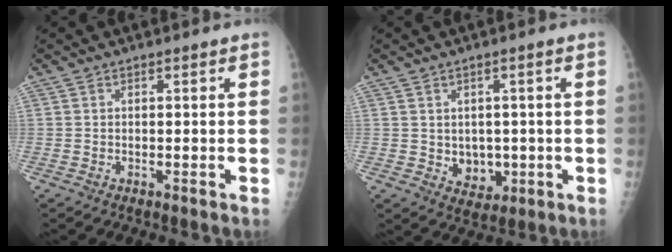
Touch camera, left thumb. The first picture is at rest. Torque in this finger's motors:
{"motor_torque": [-0.02, -0.01, 0.14, -0.02, 0.02]}